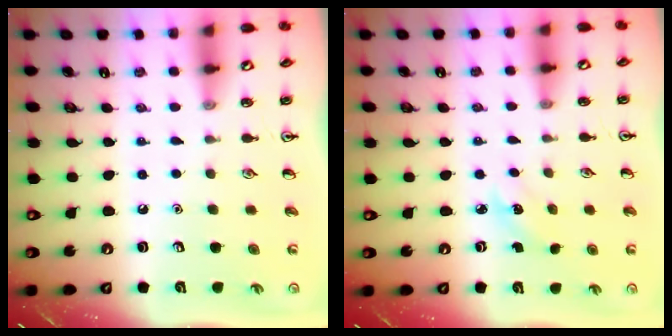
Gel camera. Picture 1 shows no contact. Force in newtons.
{"total": 2.5, "press": 2.4, "slide": 0.9}